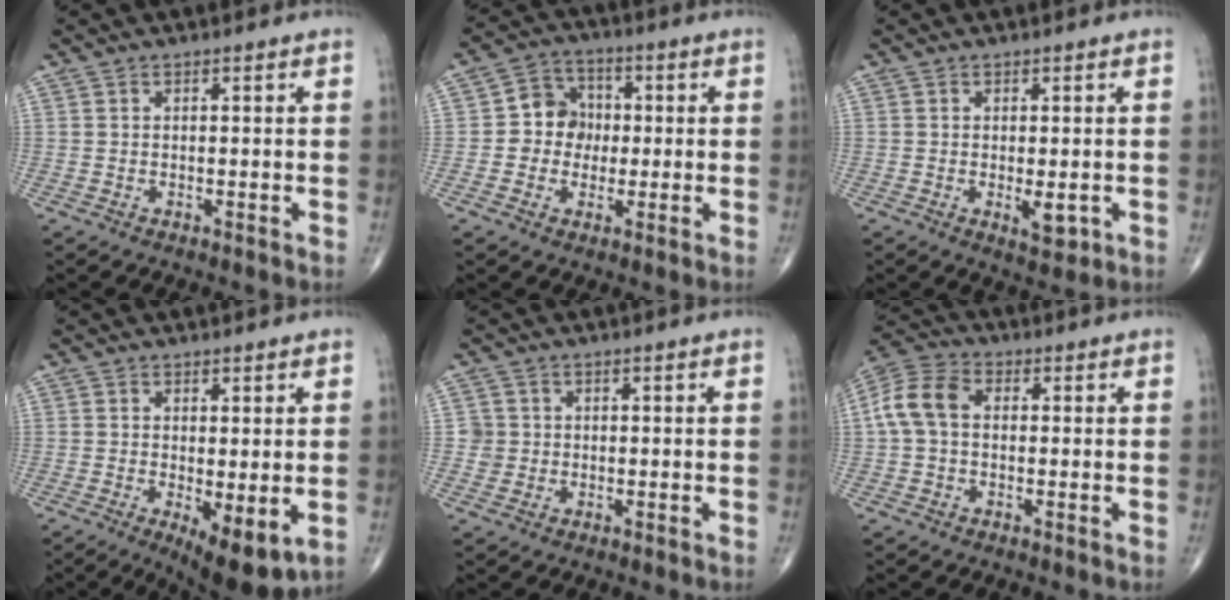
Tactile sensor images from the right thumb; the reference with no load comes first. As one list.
[{"total": 7.8, "force": [-0.3, 6.9, 3.6], "torque": [-0.018, 0.020, -0.018]}, {"total": 3.5, "force": [-0.8, 1.5, 3.0], "torque": [-0.037, -0.007, -0.007]}, {"total": 8.5, "force": [-2.0, 2.9, 7.7], "torque": [-0.110, -0.024, -0.023]}, {"total": 2.4, "force": [0.0, 2.4, -0.1], "torque": [0.020, 0.007, -0.003]}, {"total": 8.5, "force": [0.5, 6.0, 6.0], "torque": [-0.124, 0.029, 0.000]}]